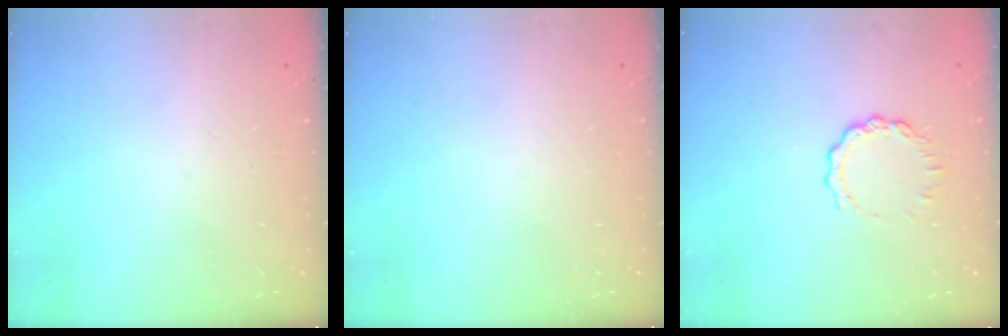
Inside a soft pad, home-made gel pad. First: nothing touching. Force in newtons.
{"total": 0.0}
{"total": 5.6, "press": 5.6, "slide": 0.6}